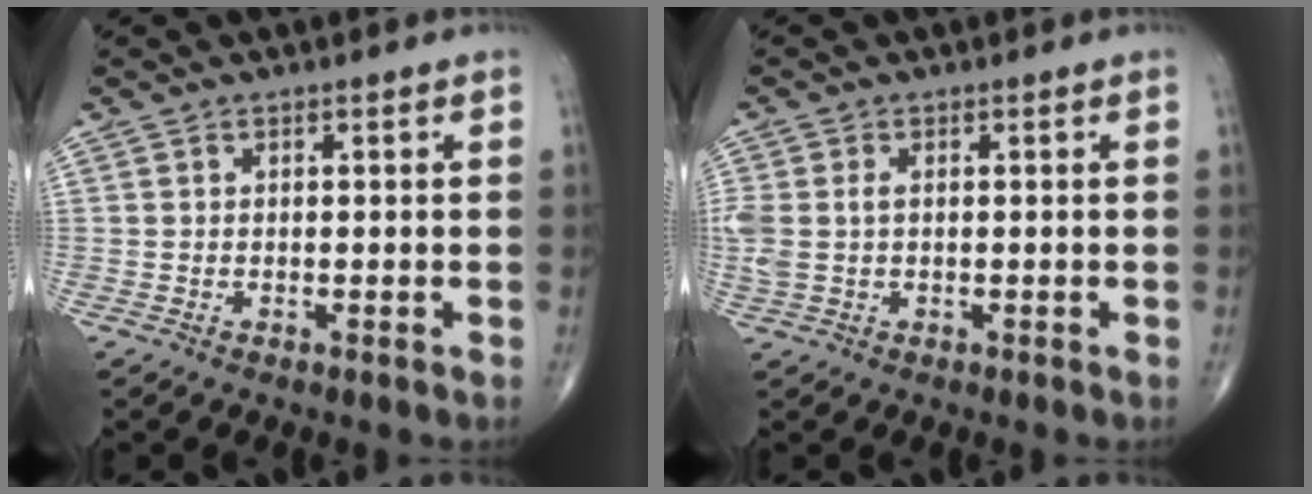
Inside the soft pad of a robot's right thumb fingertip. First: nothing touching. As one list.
[{"total": 4.1, "force": [0.3, 2.6, 3.1], "torque": [-0.096, 0.013, 0.009]}]